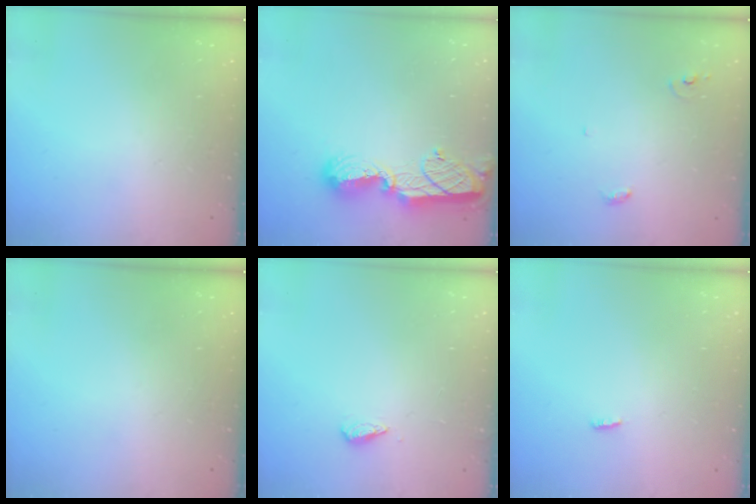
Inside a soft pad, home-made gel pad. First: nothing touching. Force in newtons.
{"total": 13.8, "press": 13.8, "slide": 1.5}
{"total": 3.6, "press": 3.6, "slide": 0.2}
{"total": 0.0}
{"total": 2.7, "press": 2.6, "slide": 0.4}
{"total": 2.8, "press": 2.7, "slide": 0.8}